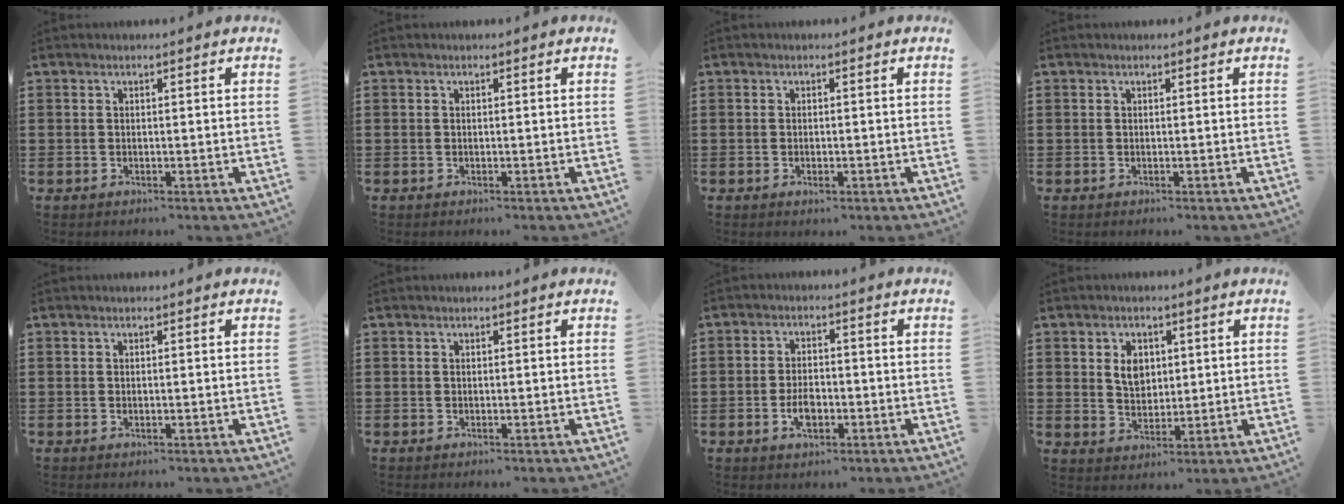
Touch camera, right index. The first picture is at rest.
{"total": 0.0}
{"total": 0.9, "force": [-0.4, 0.4, 0.7], "torque": [-0.015, -0.004, -0.006]}
{"total": 0.0}
{"total": 0.0}
{"total": 0.0}
{"total": 3.7, "force": [-1.3, 2.2, 2.8], "torque": [-0.058, 0.002, -0.024]}
{"total": 4.3, "force": [1.2, 3.2, 2.7], "torque": [-0.056, 0.010, 0.018]}